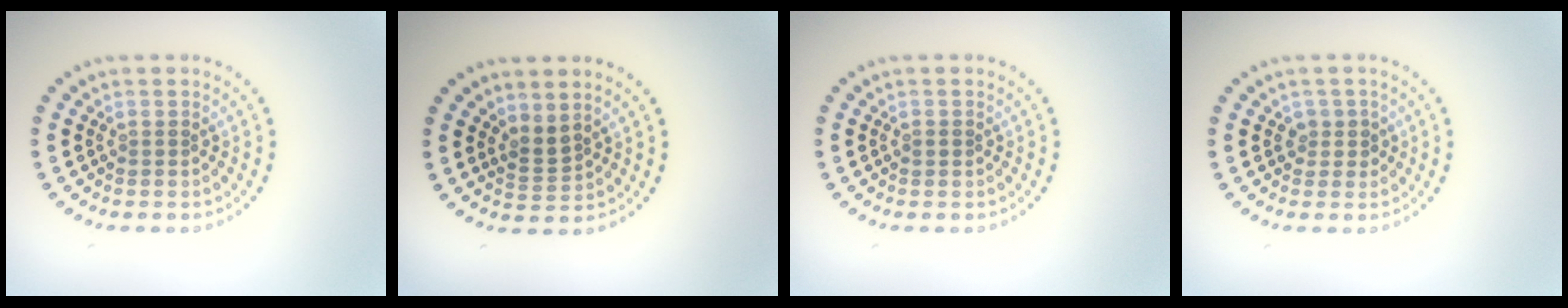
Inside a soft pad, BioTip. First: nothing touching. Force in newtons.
{"total": 1.9, "press": 1.4, "slide": 1.3}
{"total": 0.7, "press": 0.7, "slide": 0.2}
{"total": 1.5, "press": 1.3, "slide": 0.7}